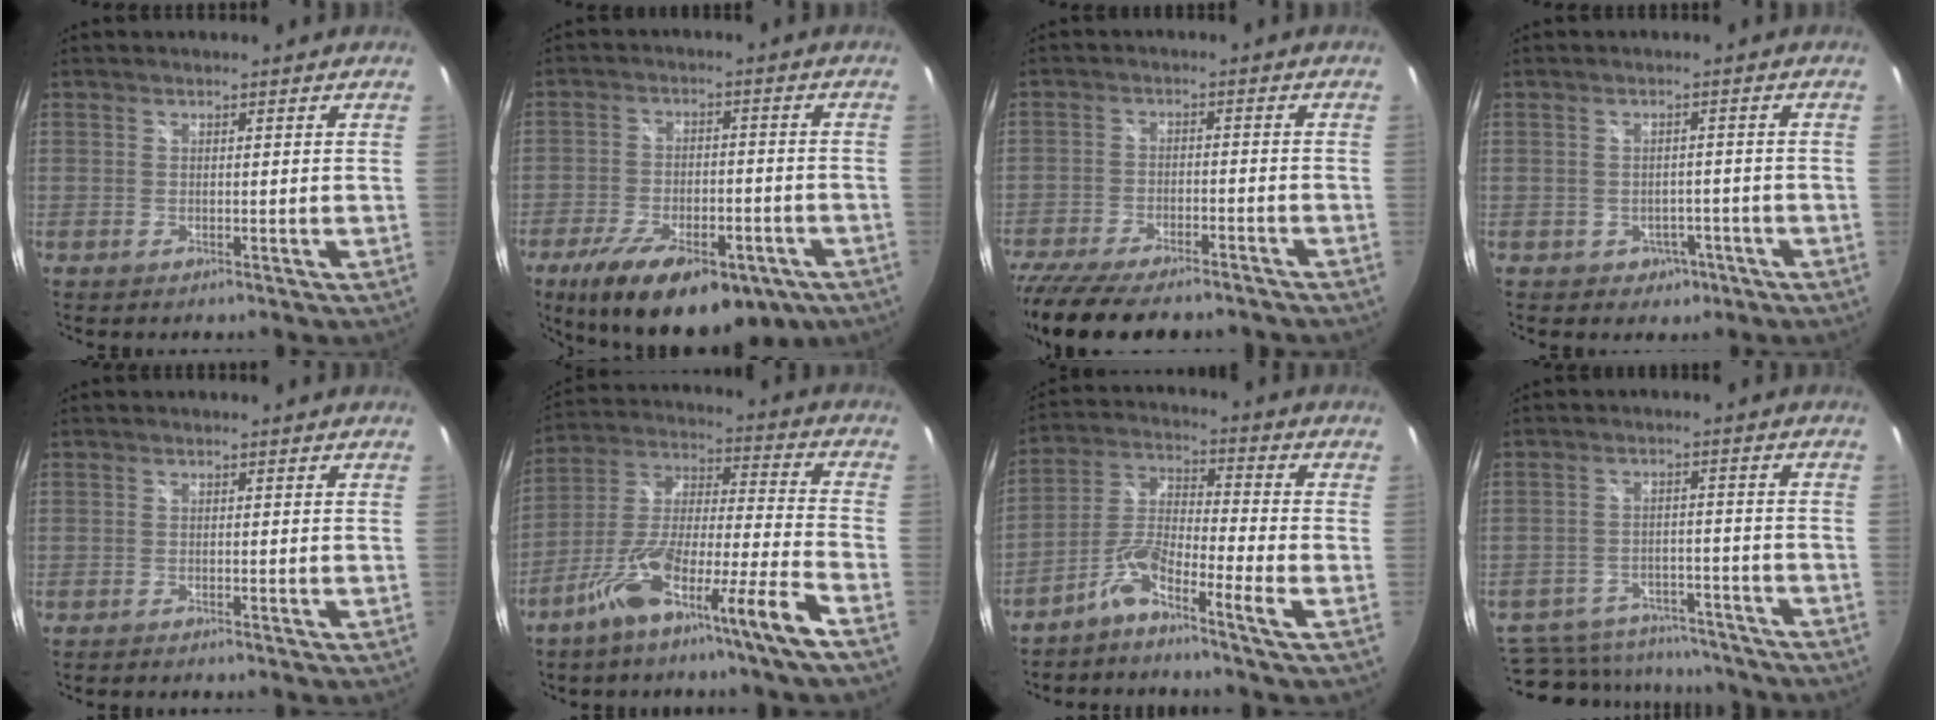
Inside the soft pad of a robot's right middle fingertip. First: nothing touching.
{"total": 21.0, "force": [-12.9, 9.0, 13.9], "torque": [-0.258, -0.036, -0.182]}
{"total": 17.4, "force": [-14.4, 4.6, 8.6], "torque": [-0.179, -0.042, -0.220]}
{"total": 3.8, "force": [-1.8, 3.3, 0.8], "torque": [-0.025, 0.008, -0.014]}
{"total": 1.2, "force": [-1.2, 0.1, 0.3], "torque": [-0.009, -0.010, -0.020]}
{"total": 14.4, "force": [-9.4, -0.8, 10.9], "torque": [-0.187, -0.009, -0.168]}
{"total": 6.4, "force": [-4.4, -0.7, 4.6], "torque": [-0.116, 0.014, -0.095]}
{"total": 18.8, "force": [-14.4, 9.5, 7.5], "torque": [-0.174, 0.007, -0.180]}